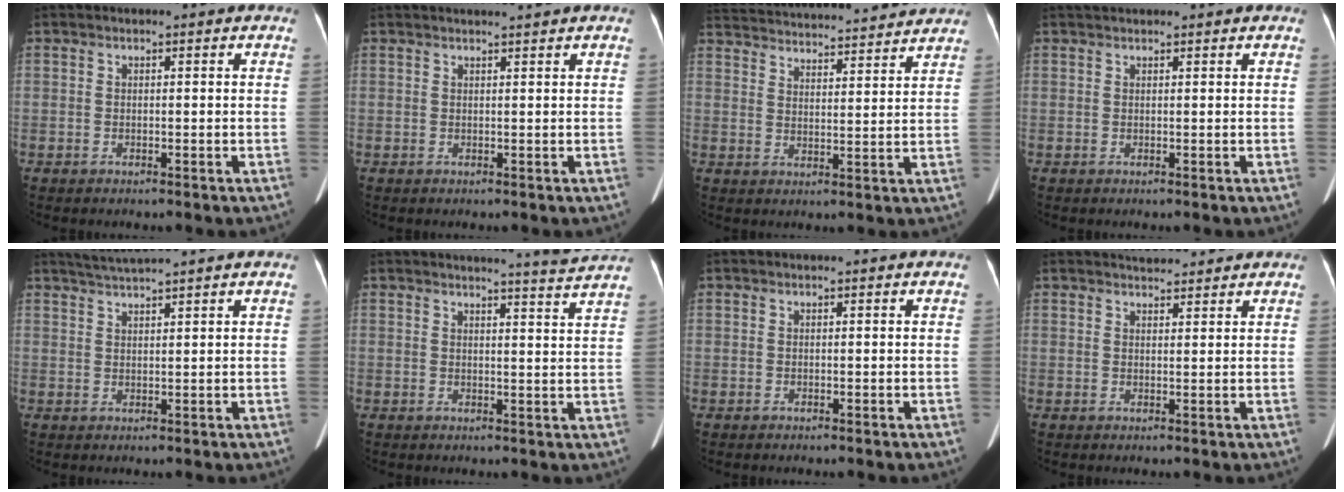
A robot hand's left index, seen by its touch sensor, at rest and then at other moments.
{"total": 2.5, "force": [2.3, -0.7, 0.8], "torque": [-0.010, 0.010, 0.037]}
{"total": 22.4, "force": [20.7, 3.5, 8.0], "torque": [-0.158, 0.028, 0.290]}
{"total": 3.0, "force": [2.9, 0.3, 0.9], "torque": [-0.015, 0.033, 0.044]}
{"total": 3.9, "force": [3.5, -1.1, 1.2], "torque": [-0.024, 0.015, 0.067]}
{"total": 5.9, "force": [5.5, -1.8, 1.1], "torque": [-0.028, -0.028, 0.060]}
{"total": 0.0}
{"total": 4.3, "force": [4.0, 1.0, 1.0], "torque": [-0.017, 0.017, 0.055]}